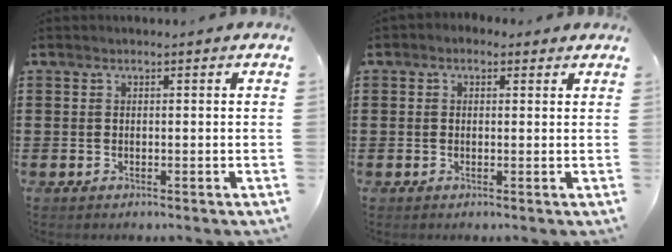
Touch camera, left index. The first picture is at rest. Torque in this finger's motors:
{"motor_torque": [2.14, 0.00, 0.59, 0.13]}